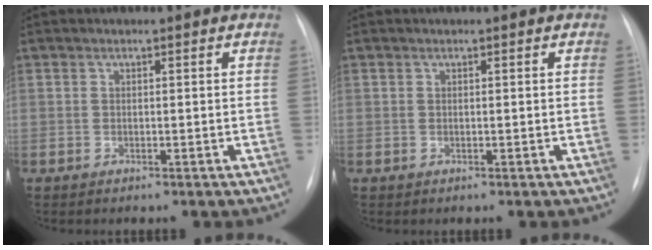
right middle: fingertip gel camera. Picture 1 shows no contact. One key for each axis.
{"total": 0.0}